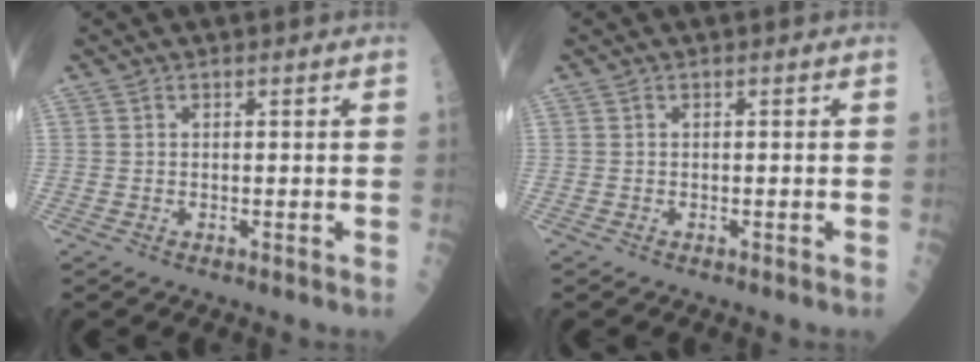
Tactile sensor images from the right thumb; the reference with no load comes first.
{"total": 0.0}